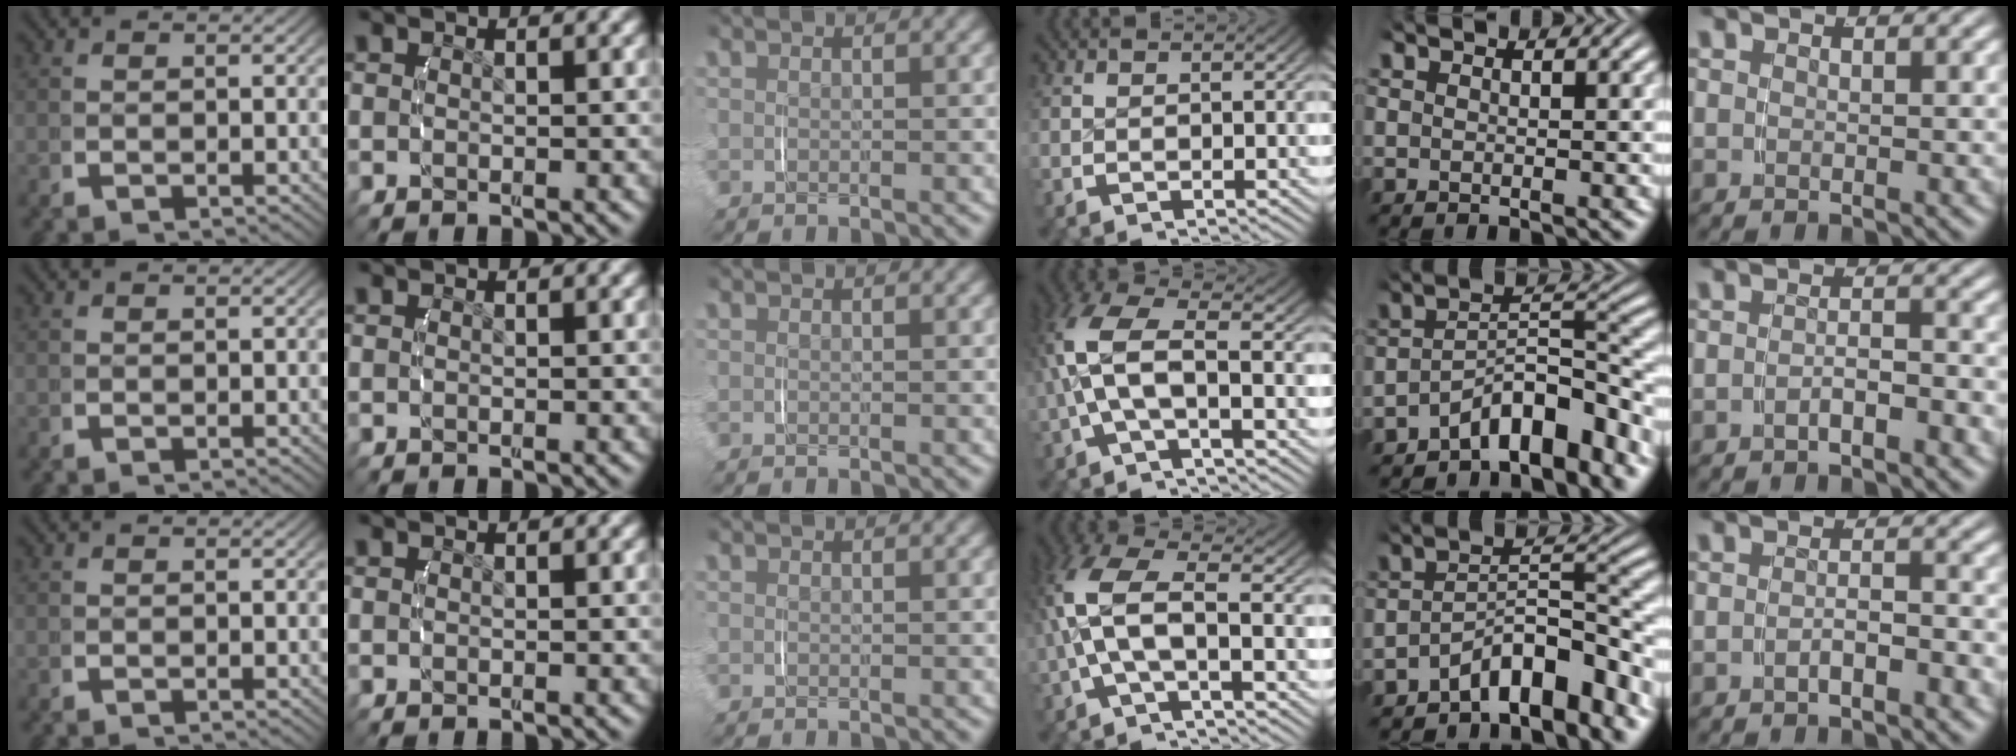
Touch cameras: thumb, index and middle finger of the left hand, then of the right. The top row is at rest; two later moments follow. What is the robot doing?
{"motion": "lift_and_place", "object": "toothpaste"}